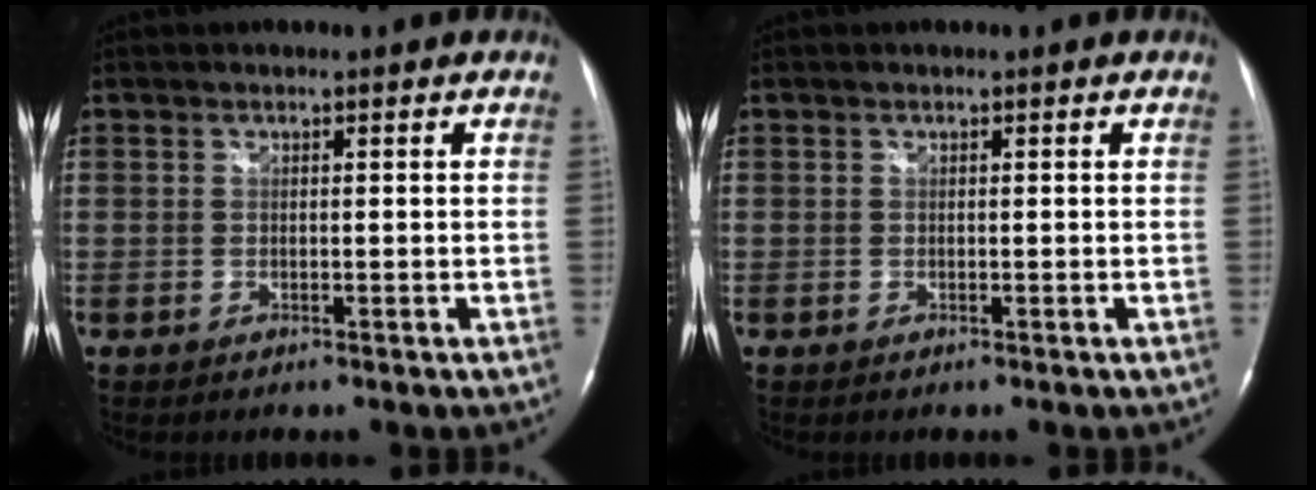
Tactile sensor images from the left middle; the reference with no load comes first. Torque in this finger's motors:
{"motor_torque": [0.00, 0.00, 0.06, 0.00]}